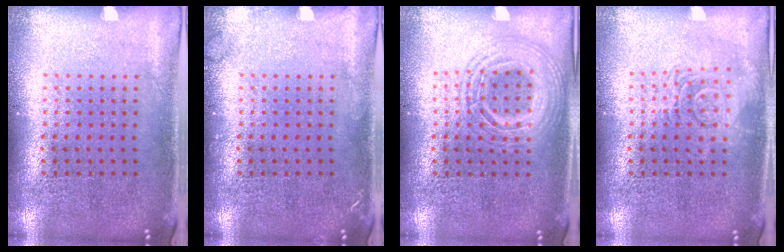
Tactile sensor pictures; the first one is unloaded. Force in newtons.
{"total": 0.8, "press": 0.8, "slide": 0.1}
{"total": 1.7, "press": 1.7, "slide": 0.1}
{"total": 2.8, "press": 2.8, "slide": 0.5}